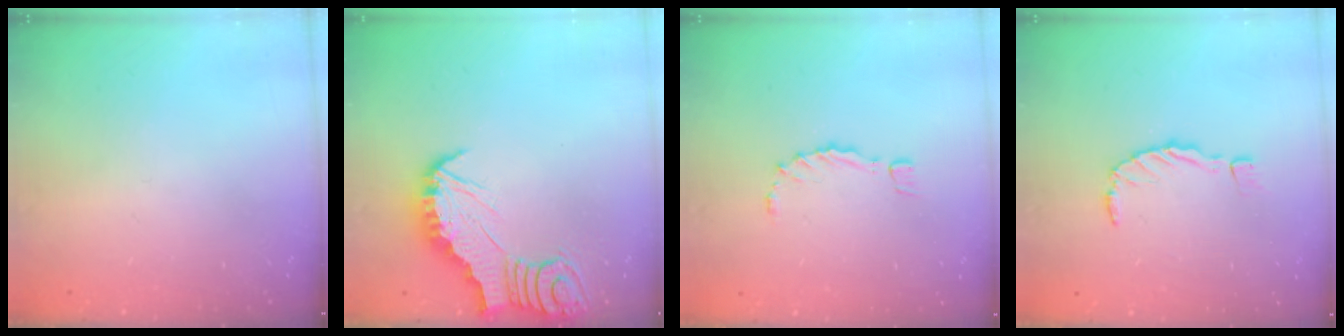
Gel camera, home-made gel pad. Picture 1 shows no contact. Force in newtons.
{"total": 2.7, "press": 2.7, "slide": 0.3}
{"total": 1.1, "press": 1.1, "slide": 0.2}
{"total": 0.0}